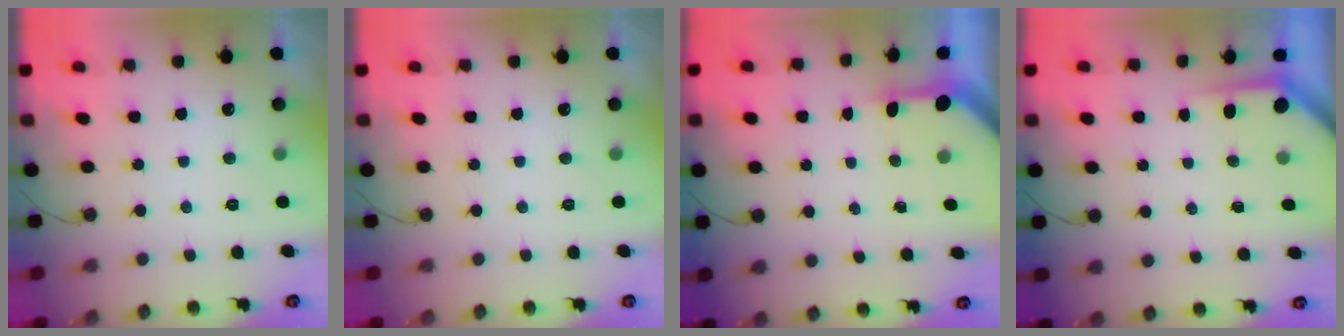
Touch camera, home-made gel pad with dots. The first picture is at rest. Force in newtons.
{"total": 0.0}
{"total": 3.2, "press": 3.2, "slide": 0.3}
{"total": 3.4, "press": 3.4, "slide": 0.4}